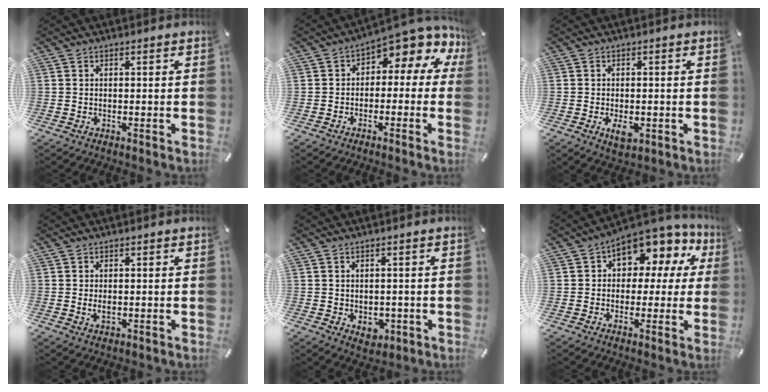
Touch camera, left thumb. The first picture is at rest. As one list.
[{"total": 6.0, "force": [3.5, 3.1, 3.8], "torque": [-0.054, -0.040, 0.057]}, {"total": 4.2, "force": [-1.1, 2.5, 3.1], "torque": [-0.064, -0.005, -0.023]}, {"total": 1.8, "force": [0.0, 1.2, 1.4], "torque": [-0.021, -0.002, -0.002]}, {"total": 3.3, "force": [-0.5, 2.9, 1.6], "torque": [-0.010, -0.001, -0.010]}, {"total": 9.5, "force": [5.3, 6.3, 4.7], "torque": [-0.070, -0.048, 0.096]}]